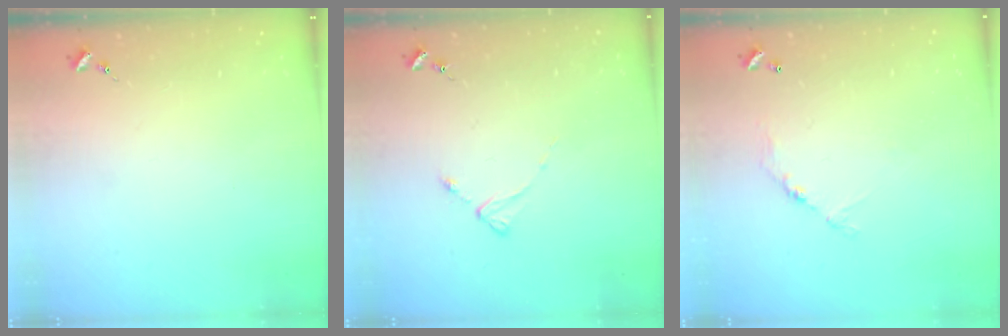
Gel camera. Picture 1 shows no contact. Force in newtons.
{"total": 2.4, "press": 2.4, "slide": 0.3}
{"total": 6.7, "press": 6.7, "slide": 0.5}